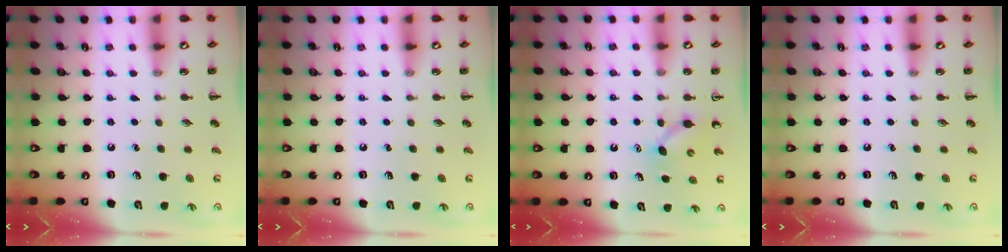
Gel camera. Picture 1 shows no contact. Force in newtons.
{"total": 0.0}
{"total": 2.9, "press": 2.7, "slide": 1.1}
{"total": 0.0}